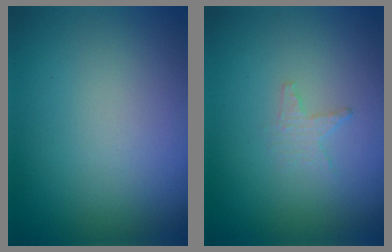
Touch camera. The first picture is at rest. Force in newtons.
{"total": 1.2, "press": 1.2, "slide": 0.4}